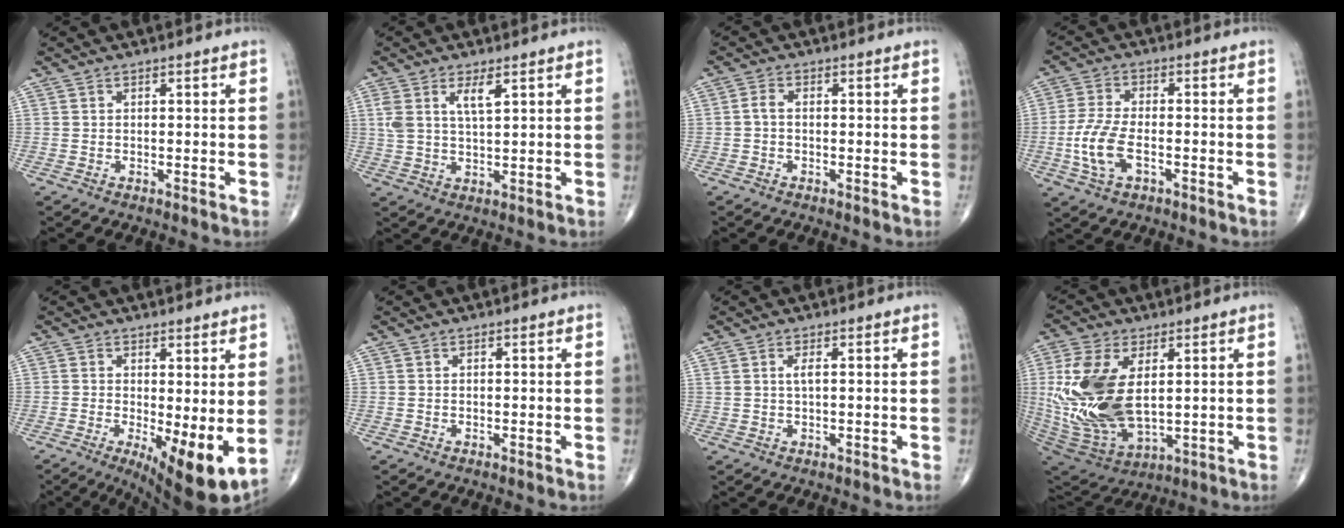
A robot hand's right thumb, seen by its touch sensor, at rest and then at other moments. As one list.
[{"total": 5.0, "force": [2.3, 1.5, 4.1], "torque": [-0.084, -0.010, 0.051]}, {"total": 1.7, "force": [-0.3, 1.1, 1.4], "torque": [-0.025, 0.004, -0.011]}, {"total": 8.3, "force": [-2.3, 4.0, 6.9], "torque": [-0.158, 0.009, -0.044]}, {"total": 10.4, "force": [-0.9, 3.2, 9.8], "torque": [-0.148, -0.025, -0.006]}, {"total": 0.0}, {"total": 1.5, "force": [0.4, 0.3, 1.4], "torque": [-0.033, 0.003, 0.010]}, {"total": 20.2, "force": [2.3, 11.1, 16.7], "torque": [-0.349, -0.024, 0.058]}]